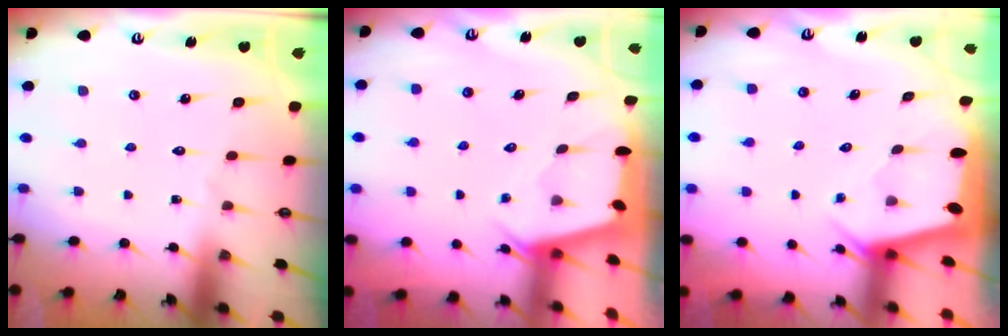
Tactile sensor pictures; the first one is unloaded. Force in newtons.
{"total": 2.2, "press": 2.2, "slide": 0.4}
{"total": 1.9, "press": 1.9, "slide": 0.3}